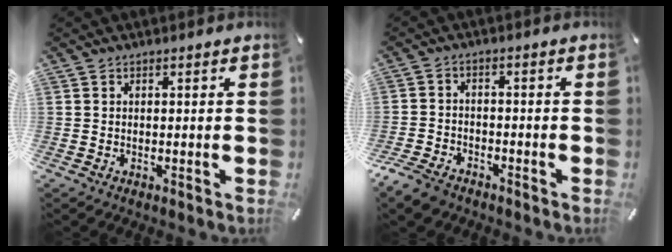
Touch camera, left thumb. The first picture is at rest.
{"total": 5.4, "force": [-4.2, 2.8, 1.8], "torque": [-0.044, 0.018, -0.083]}